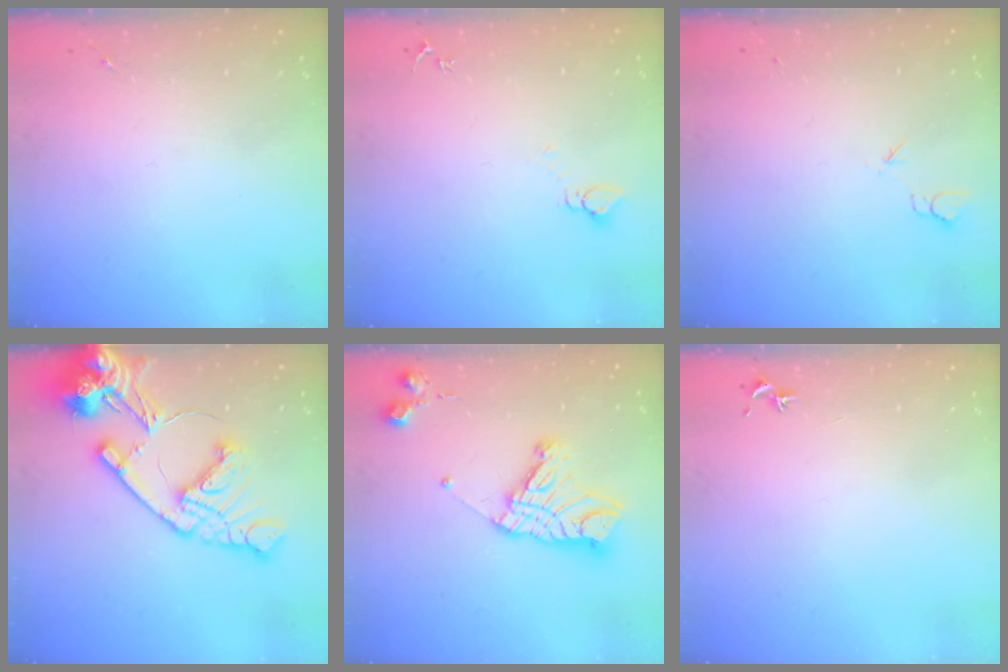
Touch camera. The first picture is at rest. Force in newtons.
{"total": 2.7, "press": 2.7, "slide": 0.2}
{"total": 3.2, "press": 3.2, "slide": 0.4}
{"total": 20.6, "press": 20.5, "slide": 2.7}
{"total": 15.8, "press": 15.8, "slide": 1.3}
{"total": 0.7, "press": 0.7, "slide": 0.3}